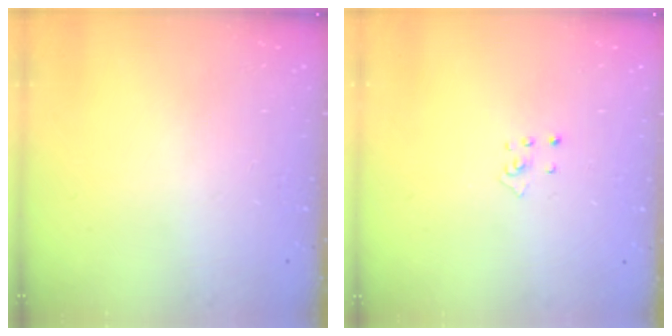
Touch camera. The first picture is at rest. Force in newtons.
{"total": 2.9, "press": 2.9, "slide": 0.3}